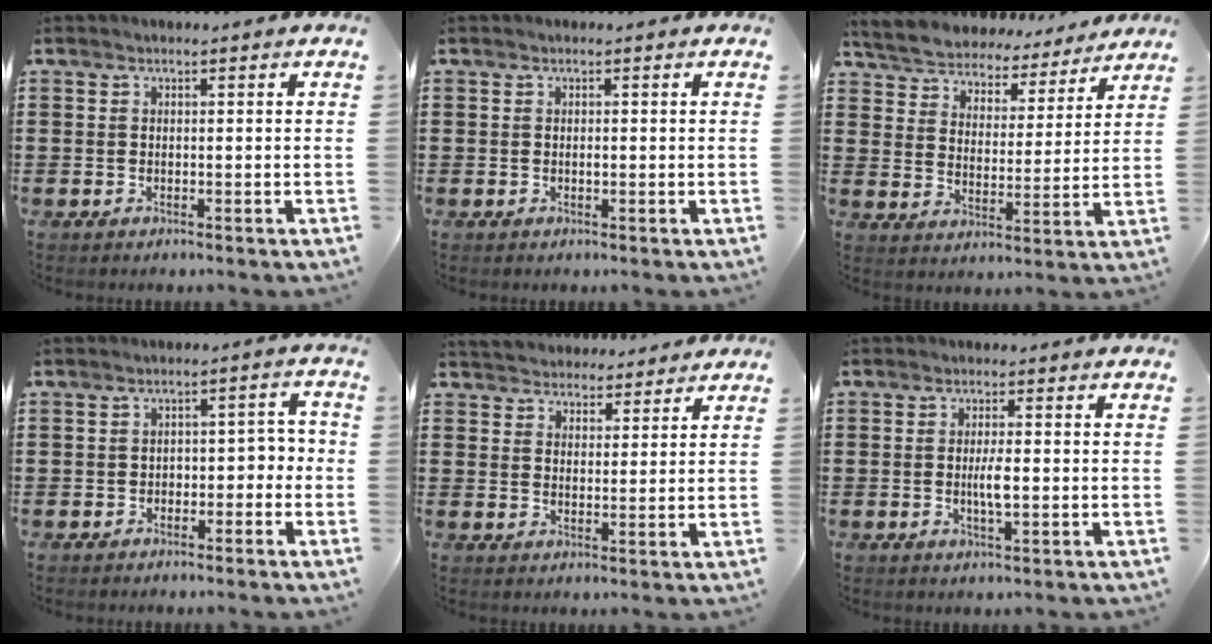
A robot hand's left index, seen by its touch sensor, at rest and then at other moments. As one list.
[{"total": 0.8, "force": [0.1, 0.3, 0.8], "torque": [-0.016, -0.003, 0.002]}, {"total": 5.9, "force": [5.9, 0.4, 0.0], "torque": [-0.033, -0.045, 0.102]}, {"total": 2.6, "force": [-1.7, 1.5, 1.4], "torque": [-0.030, 0.006, -0.040]}, {"total": 3.6, "force": [3.4, 1.1, -0.5], "torque": [-0.005, -0.010, 0.064]}, {"total": 3.2, "force": [-0.2, 0.6, 3.2], "torque": [-0.063, -0.004, -0.008]}]